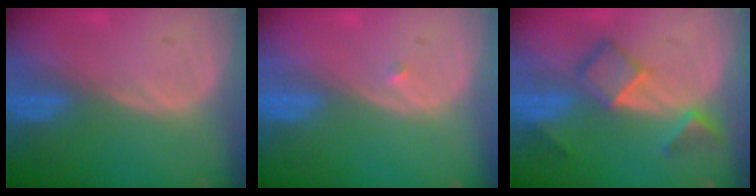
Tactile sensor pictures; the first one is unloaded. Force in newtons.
{"total": 0.6, "press": 0.5, "slide": 0.4}
{"total": 7.1, "press": 6.0, "slide": 3.6}